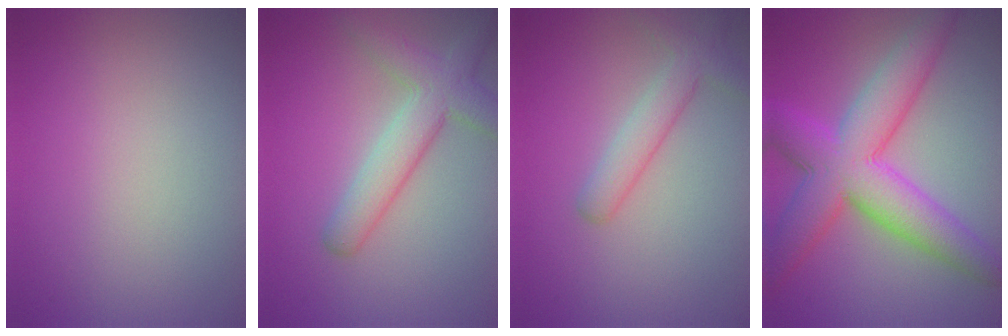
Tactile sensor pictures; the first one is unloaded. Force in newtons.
{"total": 4.8, "press": 4.8, "slide": 0.2}
{"total": 3.1, "press": 3.1, "slide": 0.1}
{"total": 9.2, "press": 9.2, "slide": 0.2}